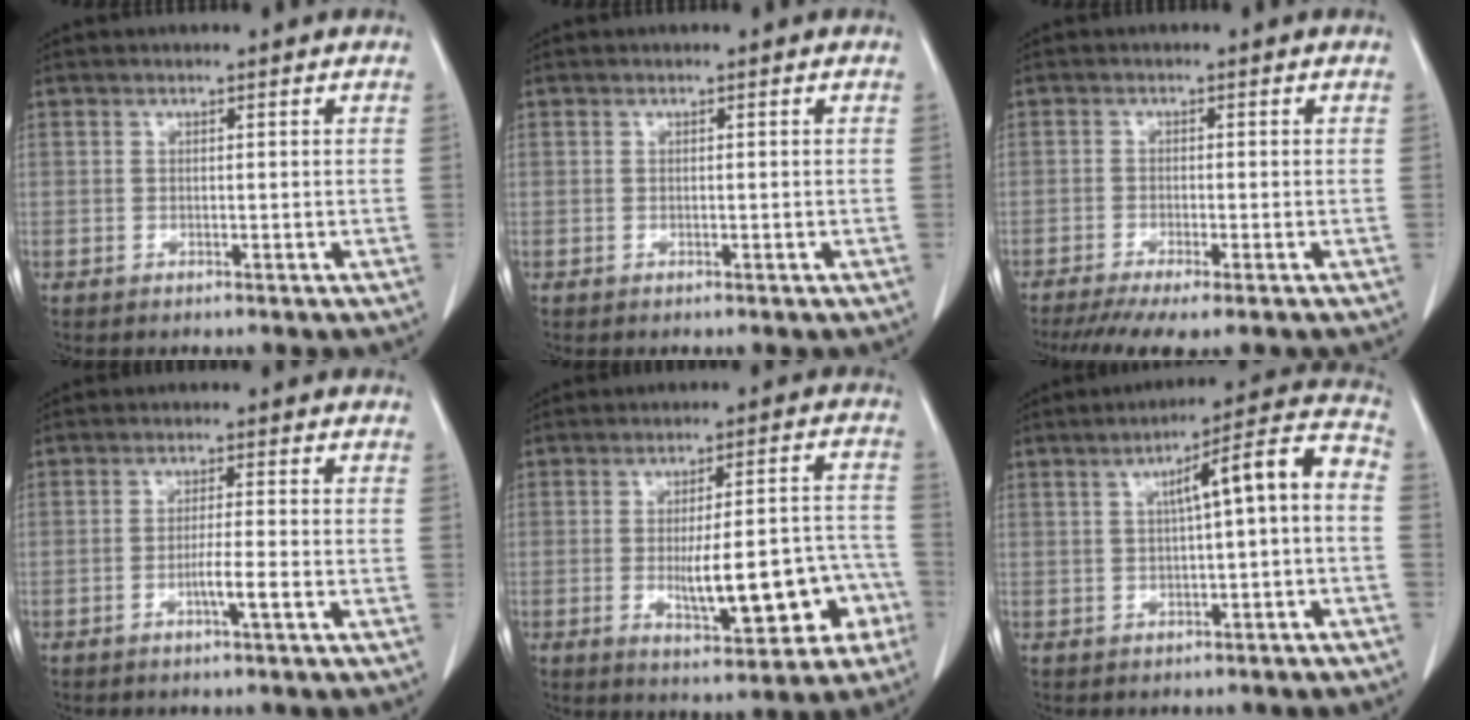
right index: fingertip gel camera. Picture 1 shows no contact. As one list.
[{"total": 0.0}, {"total": 7.7, "force": [-5.8, 0.8, 5.0], "torque": [-0.075, -0.016, -0.092]}, {"total": 3.4, "force": [-1.4, -0.4, 3.1], "torque": [-0.054, -0.003, -0.027]}, {"total": 13.4, "force": [-3.9, 3.7, 12.3], "torque": [-0.167, 0.025, -0.042]}, {"total": 9.3, "force": [0.2, 0.9, 9.2], "torque": [-0.128, 0.034, 0.000]}]